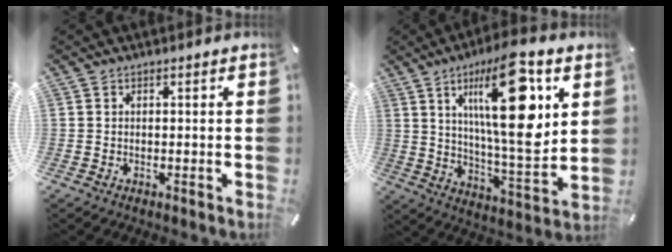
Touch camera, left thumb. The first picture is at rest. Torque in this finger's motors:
{"motor_torque": [2.51, 2.50, 2.02, -0.75, 0.33]}